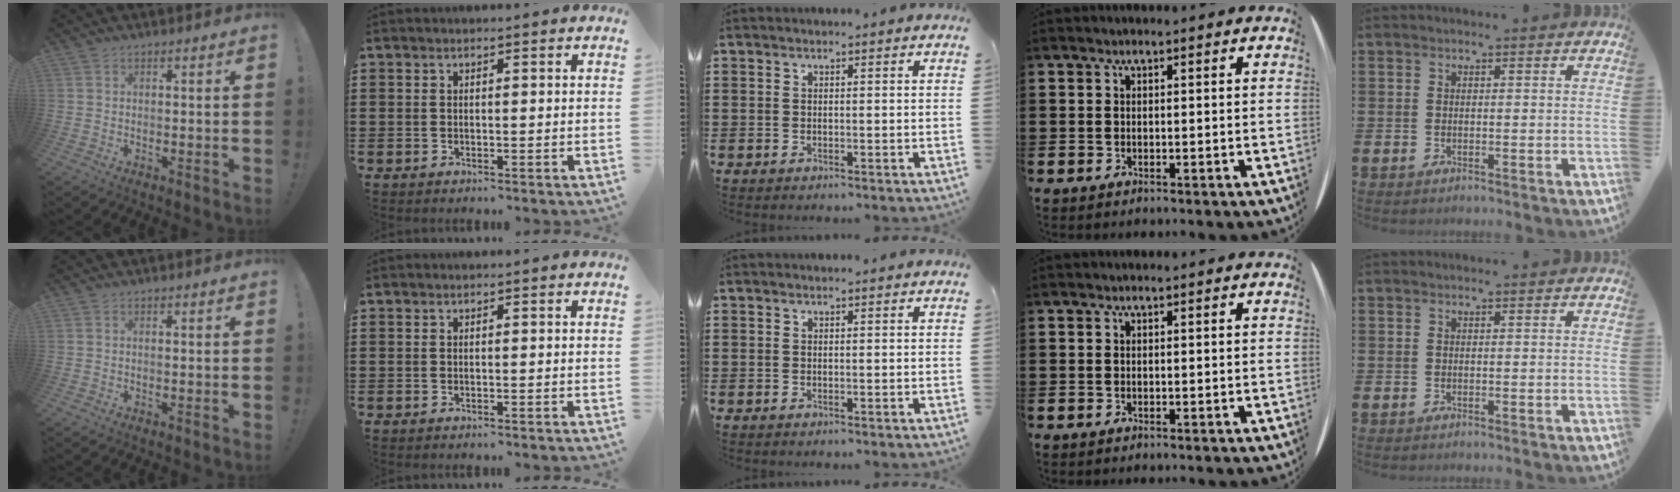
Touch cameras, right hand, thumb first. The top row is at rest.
{}